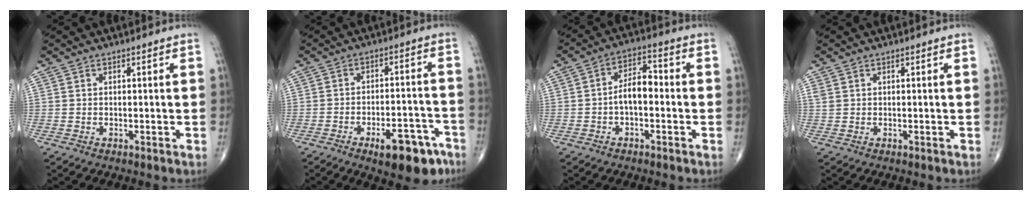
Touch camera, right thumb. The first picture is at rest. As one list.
[{"total": 11.1, "force": [-6.6, 4.5, 7.7], "torque": [-0.090, 0.046, -0.089]}, {"total": 6.4, "force": [-1.1, 3.5, 5.3], "torque": [-0.082, 0.029, -0.027]}, {"total": 1.1, "force": [0.4, 0.8, 0.5], "torque": [-0.011, 0.006, 0.010]}]